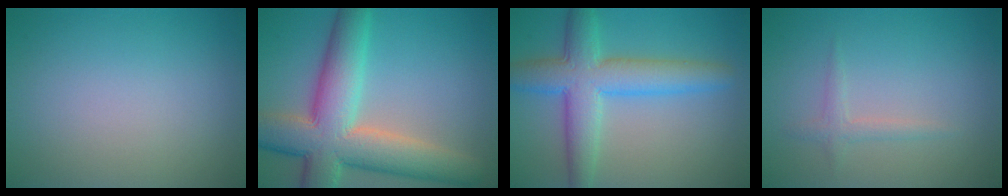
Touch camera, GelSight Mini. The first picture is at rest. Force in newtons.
{"total": 10.8, "press": 10.8, "slide": 0.6}
{"total": 6.7, "press": 6.7, "slide": 0.1}
{"total": 1.3, "press": 1.3, "slide": 0.0}